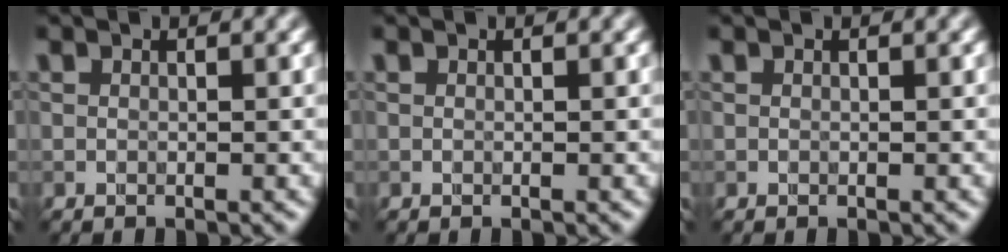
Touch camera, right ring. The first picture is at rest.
{"total": 0.0}
{"total": 0.0}